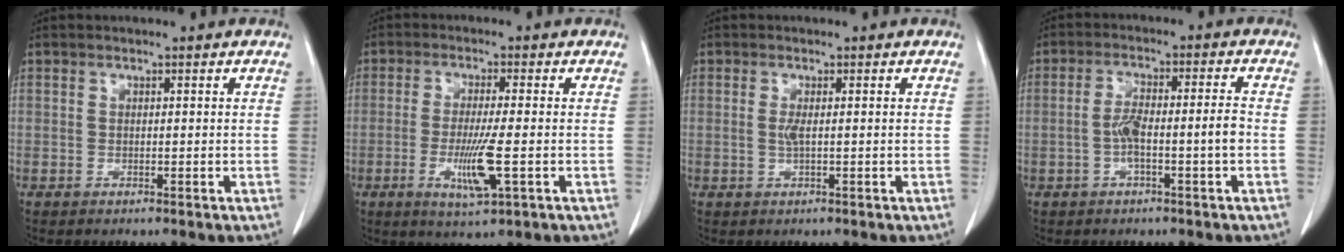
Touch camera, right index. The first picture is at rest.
{"total": 7.1, "force": [-1.9, 0.1, 6.8], "torque": [-0.130, -0.019, -0.033]}
{"total": 1.5, "force": [0.1, 0.1, 1.5], "torque": [-0.037, -0.002, 0.002]}
{"total": 5.8, "force": [-1.4, 0.3, 5.6], "torque": [-0.111, 0.015, -0.023]}